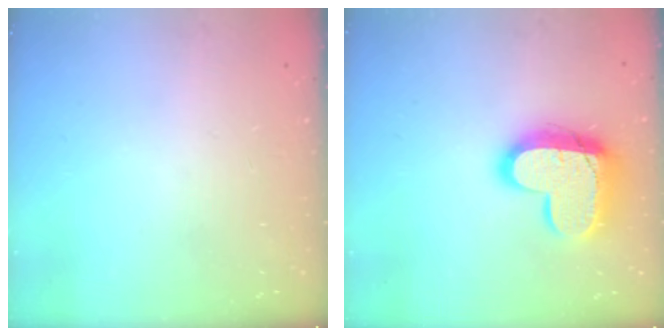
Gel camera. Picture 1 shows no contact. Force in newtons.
{"total": 17.0, "press": 16.9, "slide": 1.1}